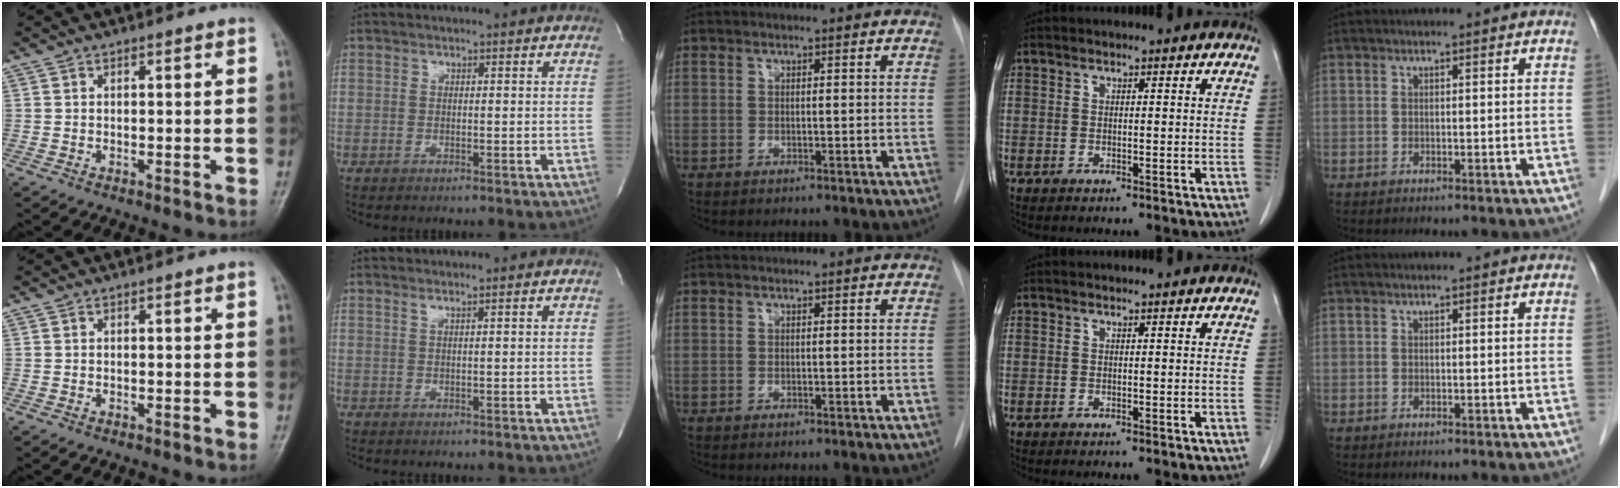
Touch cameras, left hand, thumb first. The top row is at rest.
{"index": {"total": 0.8, "force": [0.5, -0.2, 0.5], "torque": [-0.022, -0.005, 0.016]}}